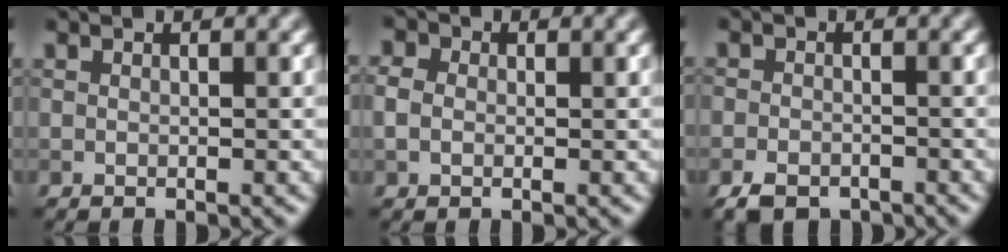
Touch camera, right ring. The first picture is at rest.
{"total": 1.9, "force": [0.1, 1.6, 1.1], "torque": [-0.024, 0.003, -0.008]}
{"total": 3.7, "force": [-2.6, 2.0, 1.6], "torque": [-0.026, -0.006, -0.053]}